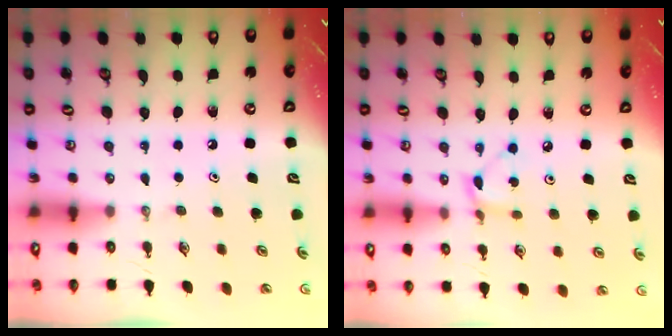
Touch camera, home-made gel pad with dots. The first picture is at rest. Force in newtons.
{"total": 2.9, "press": 2.9, "slide": 0.4}